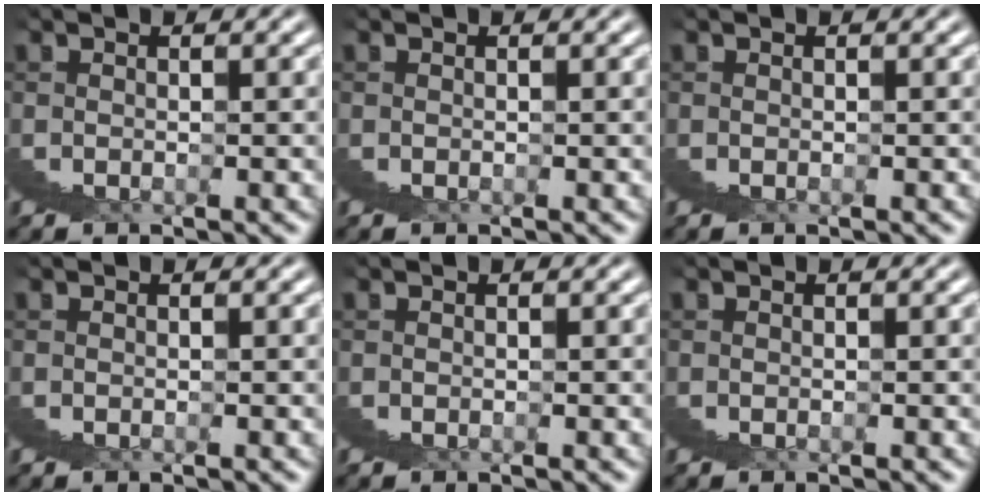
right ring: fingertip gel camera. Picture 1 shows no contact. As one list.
[{"total": 0.0}, {"total": 0.0}, {"total": 0.0}, {"total": 0.0}, {"total": 0.0}]